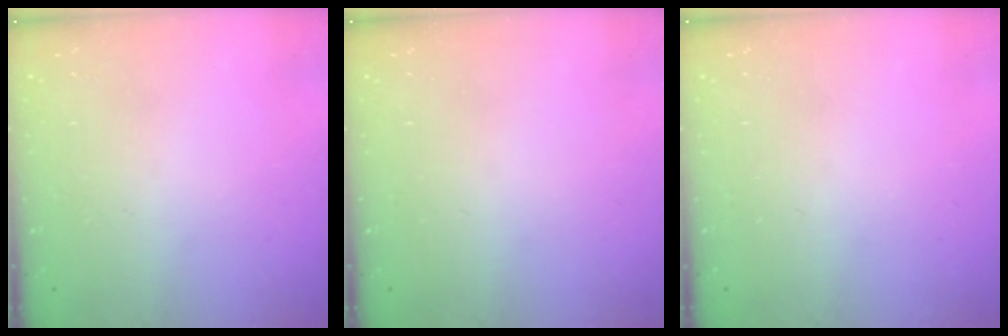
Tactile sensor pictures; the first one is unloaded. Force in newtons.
{"total": 0.0}
{"total": 0.0}